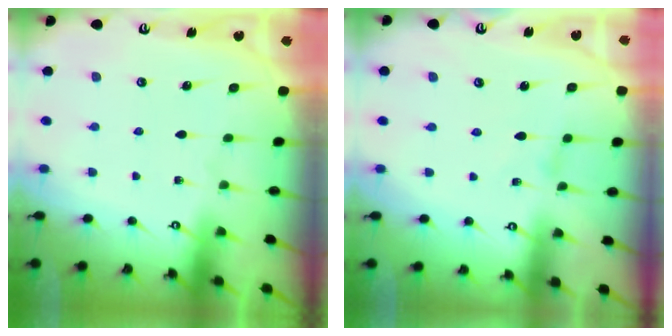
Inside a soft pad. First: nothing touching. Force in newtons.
{"total": 0.0}